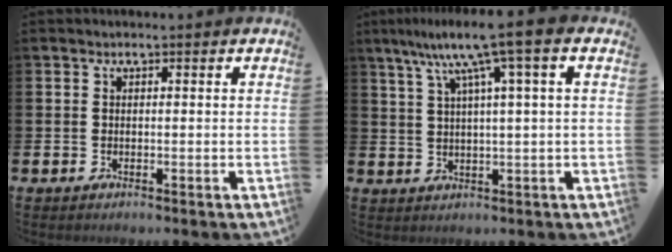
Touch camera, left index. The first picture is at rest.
{"total": 8.5, "force": [4.3, -0.1, 7.3], "torque": [-0.149, -0.005, 0.067]}